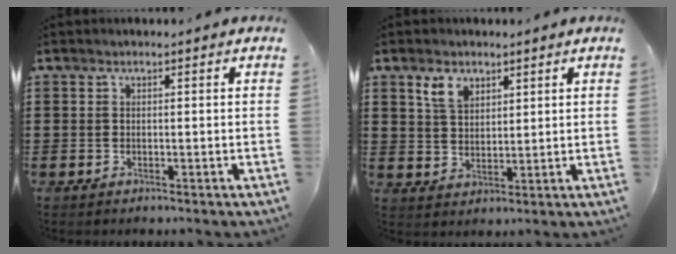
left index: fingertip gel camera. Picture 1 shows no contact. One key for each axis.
{"total": 4.4, "fx": 3.0, "fy": 2.4, "fz": 2.2, "tx": -0.045, "ty": 0.005, "tz": 0.053}